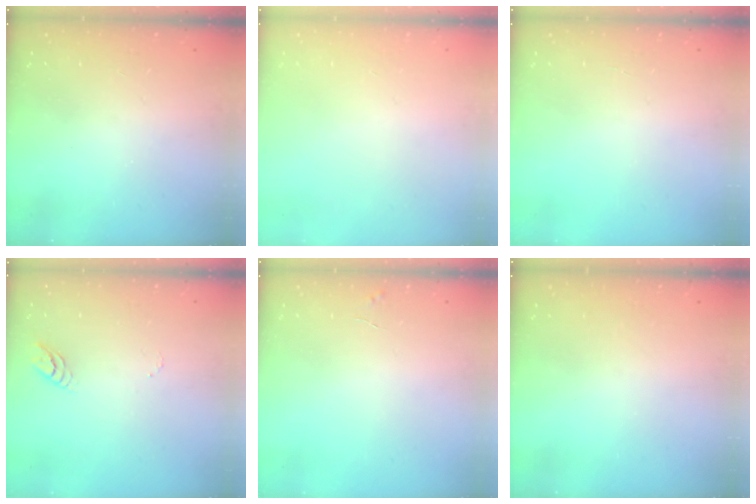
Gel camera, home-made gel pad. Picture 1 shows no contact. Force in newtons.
{"total": 0.0}
{"total": 1.8, "press": 1.8, "slide": 0.2}
{"total": 3.3, "press": 3.3, "slide": 0.4}
{"total": 2.8, "press": 2.8, "slide": 0.3}
{"total": 0.0}